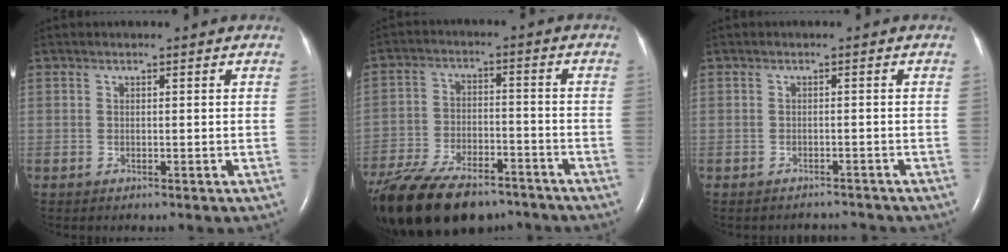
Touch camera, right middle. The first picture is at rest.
{"total": 21.2, "force": [-16.2, 8.0, 11.1], "torque": [-0.246, -0.031, -0.259]}
{"total": 2.2, "force": [-2.2, 0.3, -0.4], "torque": [0.007, -0.007, -0.030]}